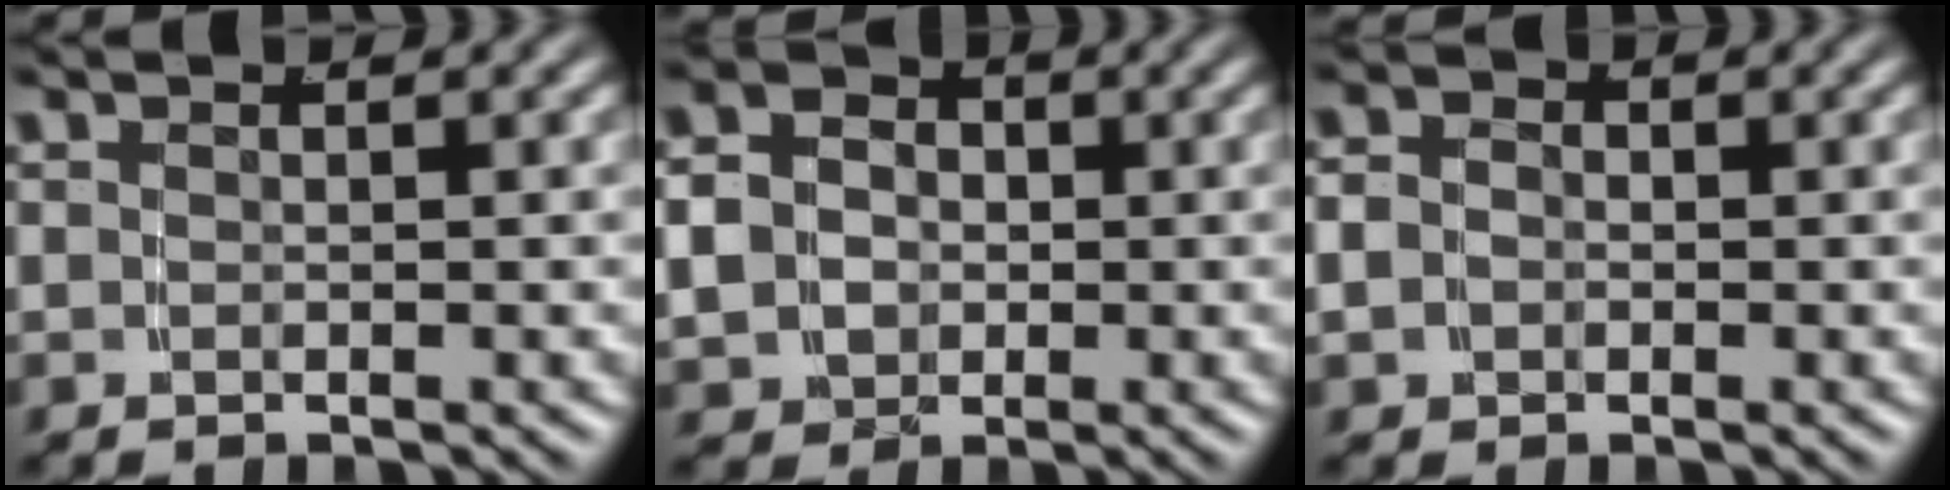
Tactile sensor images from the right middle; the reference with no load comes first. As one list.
[{"total": 7.1, "force": [0.1, 6.1, 3.5], "torque": [-0.080, -0.020, 0.001]}, {"total": 3.6, "force": [-0.2, 3.3, 1.4], "torque": [-0.037, -0.008, -0.008]}]